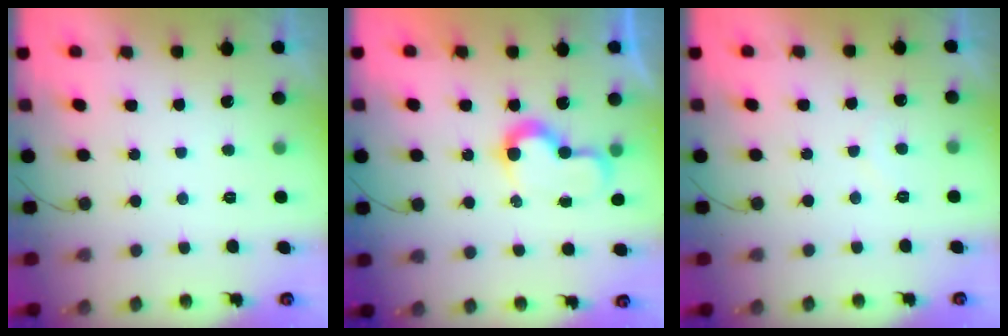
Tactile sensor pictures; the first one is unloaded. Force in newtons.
{"total": 8.1, "press": 8.1, "slide": 0.2}
{"total": 4.9, "press": 4.9, "slide": 0.3}